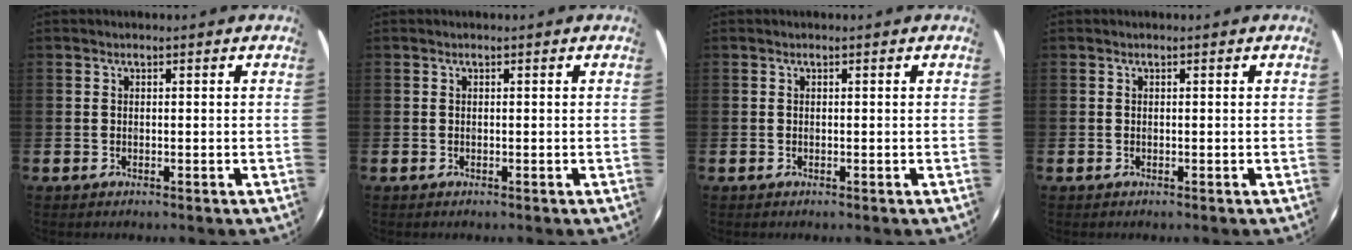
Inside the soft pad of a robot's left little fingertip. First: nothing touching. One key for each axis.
{"total": 0.0}
{"total": 0.0}
{"total": 0.0}